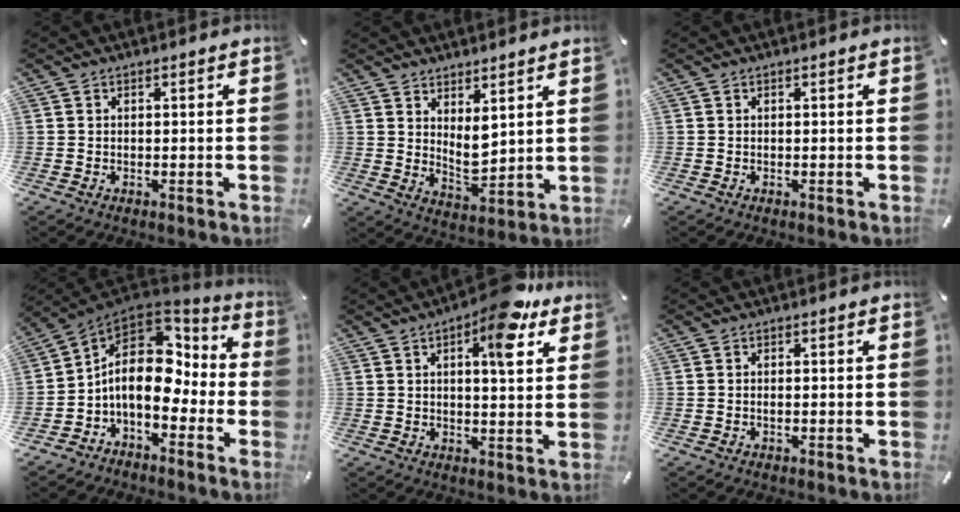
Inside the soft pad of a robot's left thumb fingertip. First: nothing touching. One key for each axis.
{"total": 5.7, "fx": 3.6, "fy": 2.7, "fz": 3.5, "tx": -0.052, "ty": -0.029, "tz": 0.065}
{"total": 0.0}
{"total": 13.7, "fx": -0.8, "fy": 9.4, "fz": 9.9, "tx": -0.176, "ty": -0.009, "tz": -0.014}
{"total": 11.6, "fx": 6.2, "fy": 3.5, "fz": 9.1, "tx": -0.123, "ty": -0.033, "tz": 0.096}
{"total": 0.7, "fx": -0.3, "fy": 0.2, "fz": 0.6, "tx": -0.014, "ty": -0.005, "tz": -0.005}